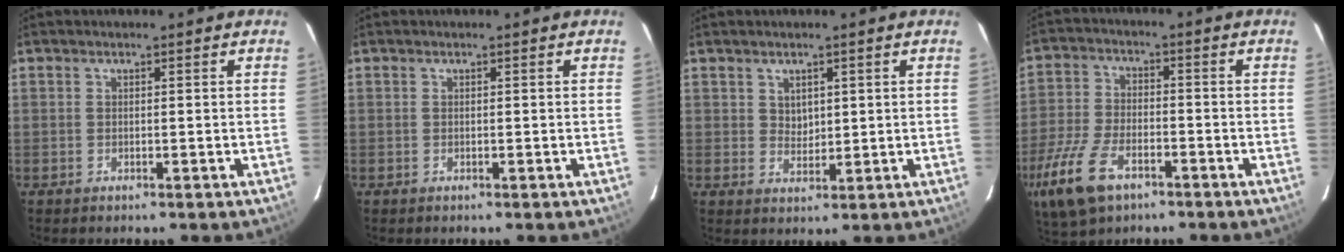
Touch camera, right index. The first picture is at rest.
{"total": 0.0}
{"total": 2.7, "force": [1.3, 2.1, 1.0], "torque": [-0.011, 0.002, 0.026]}
{"total": 14.6, "force": [-8.1, 7.6, 9.4], "torque": [-0.230, -0.025, -0.155]}